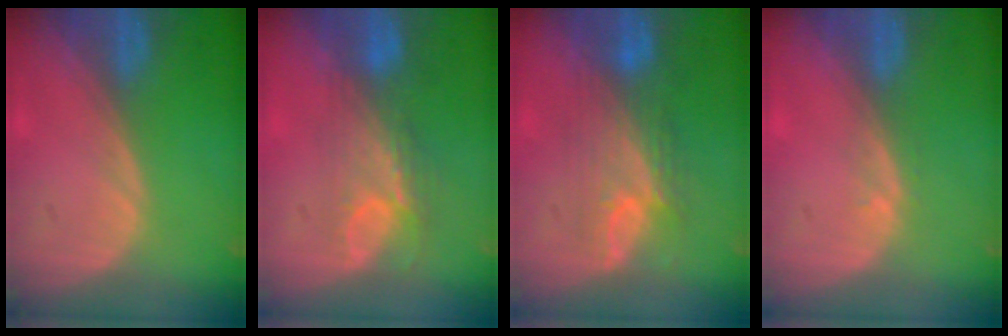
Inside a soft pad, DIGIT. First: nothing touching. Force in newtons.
{"total": 7.5, "press": 6.5, "slide": 3.7}
{"total": 7.5, "press": 7.4, "slide": 1.3}
{"total": 1.0, "press": 0.7, "slide": 0.7}